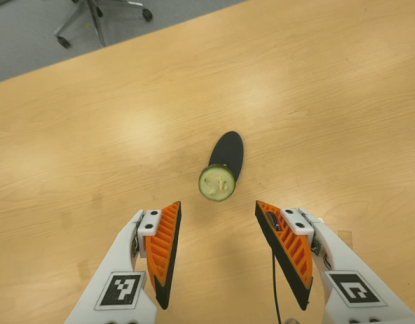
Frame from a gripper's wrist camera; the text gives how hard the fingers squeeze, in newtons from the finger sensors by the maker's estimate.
{"total": 0.0}